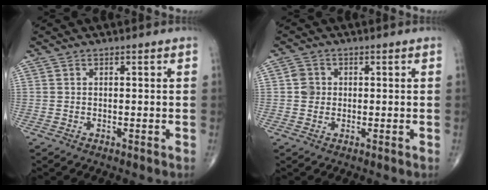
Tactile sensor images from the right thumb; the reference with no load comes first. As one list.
[{"total": 2.9, "force": [0.2, 2.6, 1.1], "torque": [-0.005, 0.004, 0.001]}]